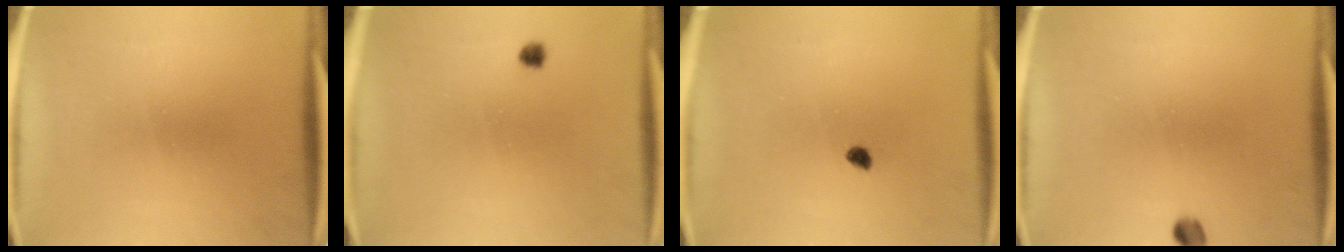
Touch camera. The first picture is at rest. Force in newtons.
{"total": 1.2}
{"total": 1.3}
{"total": 2.0}